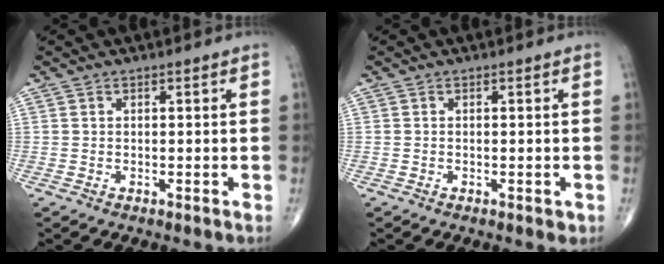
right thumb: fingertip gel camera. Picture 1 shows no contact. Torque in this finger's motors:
{"motor_torque": [-0.09, 0.01, -0.09, -0.03, 0.01]}